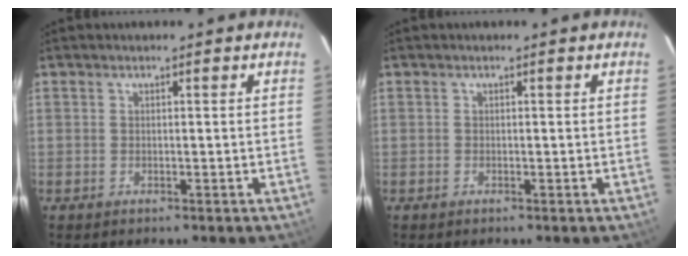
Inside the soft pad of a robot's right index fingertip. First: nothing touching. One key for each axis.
{"total": 0.0}